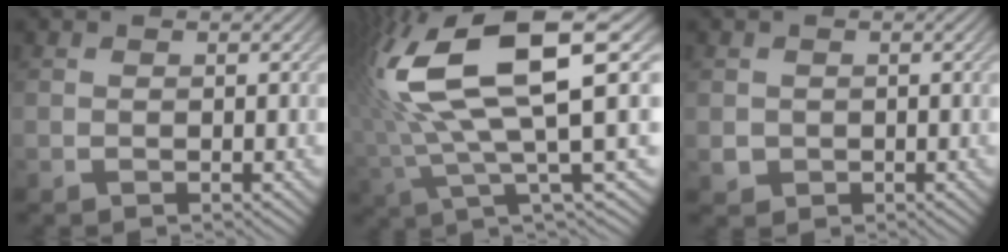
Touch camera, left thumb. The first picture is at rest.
{"total": 14.8, "force": [3.6, 4.3, 13.7], "torque": [-0.297, 0.011, 0.065]}
{"total": 1.6, "force": [-0.1, 1.6, 0.3], "torque": [-0.008, -0.008, -0.002]}